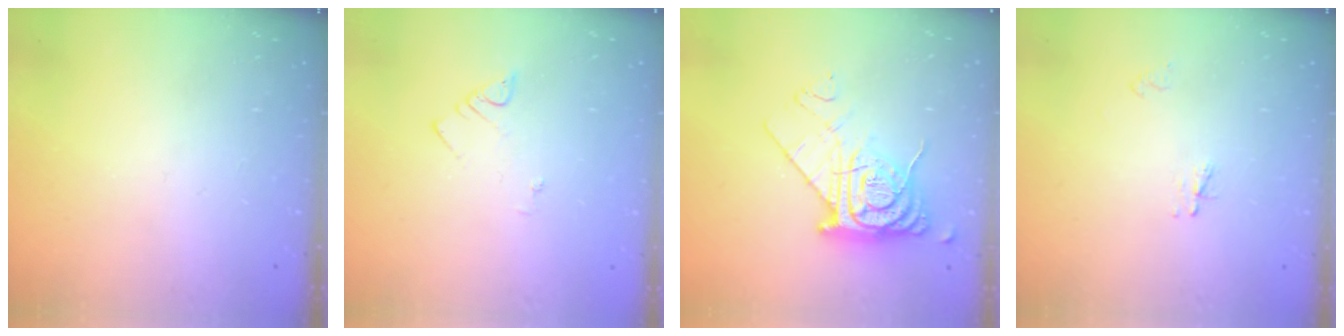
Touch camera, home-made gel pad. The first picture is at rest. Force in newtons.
{"total": 2.1, "press": 2.1, "slide": 0.4}
{"total": 13.2, "press": 13.1, "slide": 1.4}
{"total": 2.3, "press": 2.3, "slide": 0.3}